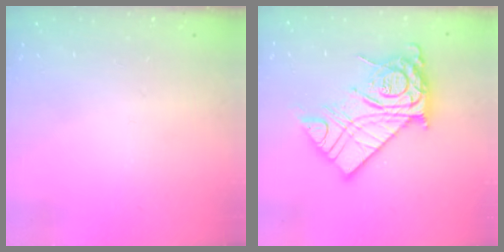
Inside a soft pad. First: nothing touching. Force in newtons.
{"total": 20.5, "press": 20.4, "slide": 2.0}